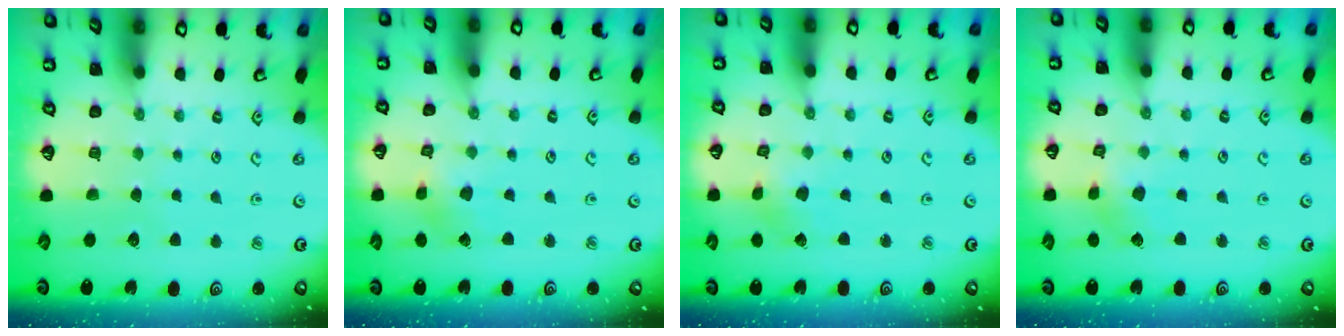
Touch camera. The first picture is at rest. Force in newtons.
{"total": 2.2, "press": 2.2, "slide": 0.2}
{"total": 2.0, "press": 2.0, "slide": 0.3}
{"total": 3.6, "press": 3.6, "slide": 0.3}